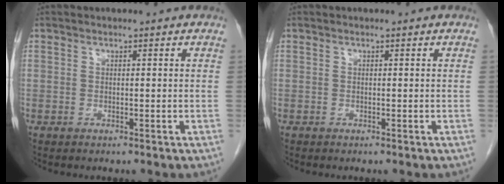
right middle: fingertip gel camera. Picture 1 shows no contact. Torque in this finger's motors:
{"motor_torque": [-0.12, -0.09, -0.08, -0.01]}